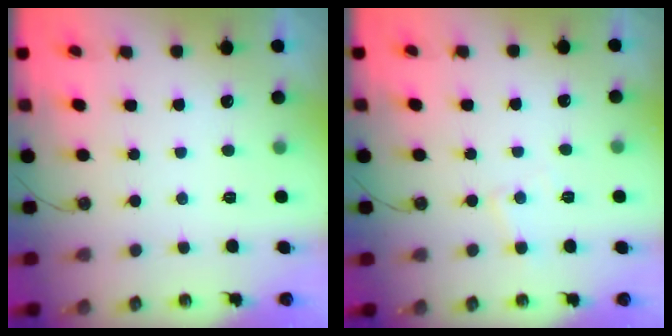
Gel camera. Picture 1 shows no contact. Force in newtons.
{"total": 4.4, "press": 4.4, "slide": 0.7}